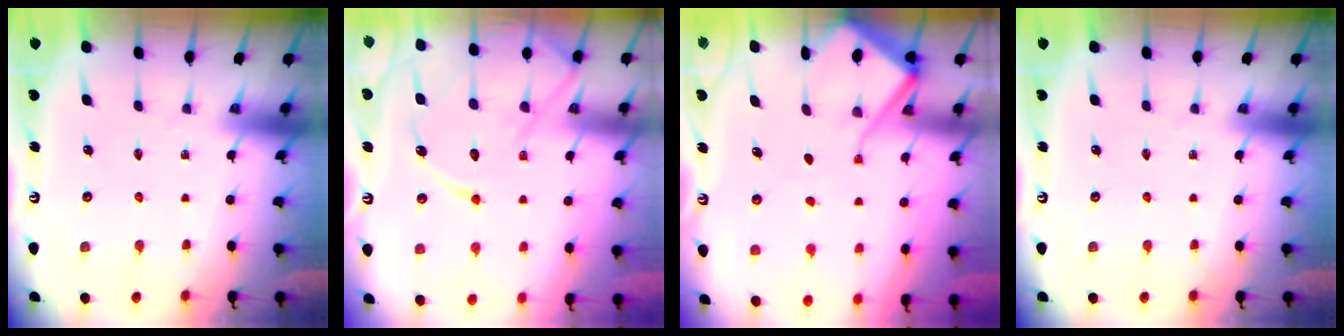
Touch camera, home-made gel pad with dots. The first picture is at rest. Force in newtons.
{"total": 14.9, "press": 14.8, "slide": 1.3}
{"total": 6.4, "press": 6.3, "slide": 0.8}
{"total": 0.0}